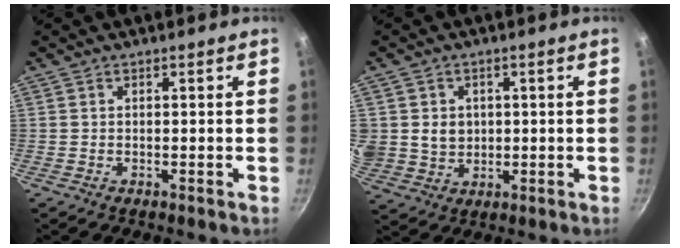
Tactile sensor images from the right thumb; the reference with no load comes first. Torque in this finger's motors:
{"motor_torque": [0.26, 0.29, 0.32, -0.20, 0.45]}